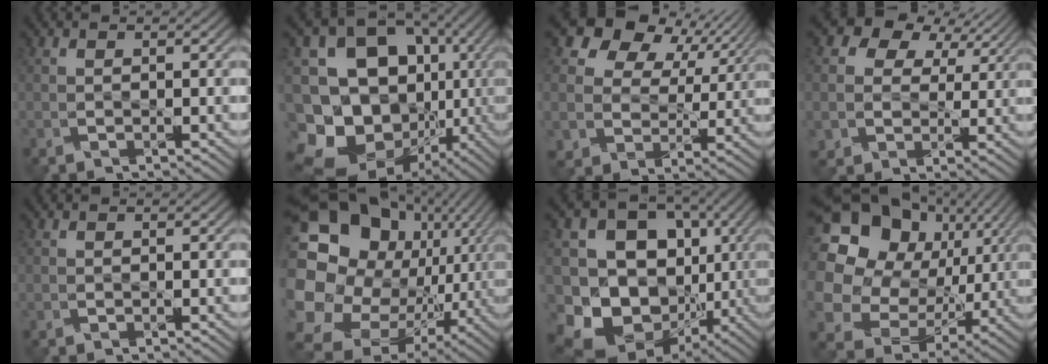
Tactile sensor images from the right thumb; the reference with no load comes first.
{"total": 19.3, "force": [-4.6, 15.8, 10.0], "torque": [-0.243, -0.016, -0.069]}
{"total": 13.2, "force": [6.6, 9.4, 6.6], "torque": [-0.156, 0.018, 0.115]}
{"total": 10.3, "force": [4.9, 8.0, 4.3], "torque": [-0.124, 0.037, 0.084]}
{"total": 0.0}
{"total": 22.1, "force": [2.5, 18.0, 12.6], "torque": [-0.326, -0.016, 0.065]}
{"total": 17.8, "force": [-2.6, 15.0, 9.1], "torque": [-0.203, -0.019, -0.037]}
{"total": 23.1, "force": [7.4, 19.1, 10.5], "torque": [-0.312, 0.029, 0.141]}